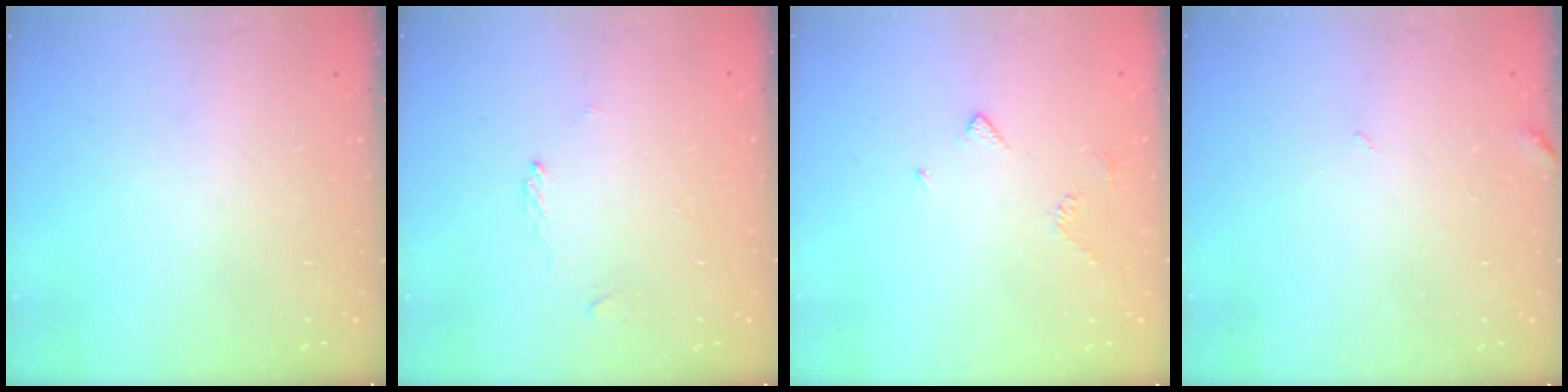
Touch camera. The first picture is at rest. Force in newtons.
{"total": 1.9, "press": 1.8, "slide": 0.5}
{"total": 3.7, "press": 3.6, "slide": 0.7}
{"total": 3.6, "press": 3.6, "slide": 0.3}